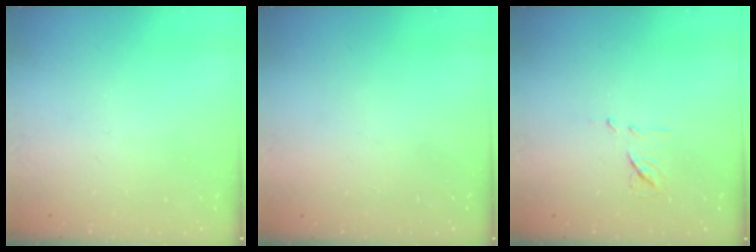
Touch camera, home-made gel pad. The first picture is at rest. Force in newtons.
{"total": 1.5, "press": 1.5, "slide": 0.1}
{"total": 6.8, "press": 6.7, "slide": 0.6}